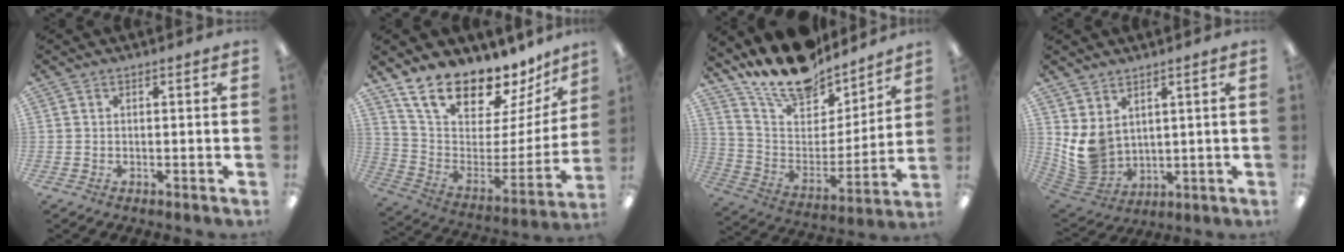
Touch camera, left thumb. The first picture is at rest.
{"total": 18.7, "force": [15.9, 6.7, 7.1], "torque": [-0.130, -0.129, 0.285]}
{"total": 16.7, "force": [14.5, 6.2, 5.5], "torque": [-0.121, -0.111, 0.258]}
{"total": 8.5, "force": [3.3, 6.4, 4.5], "torque": [-0.120, -0.025, 0.068]}